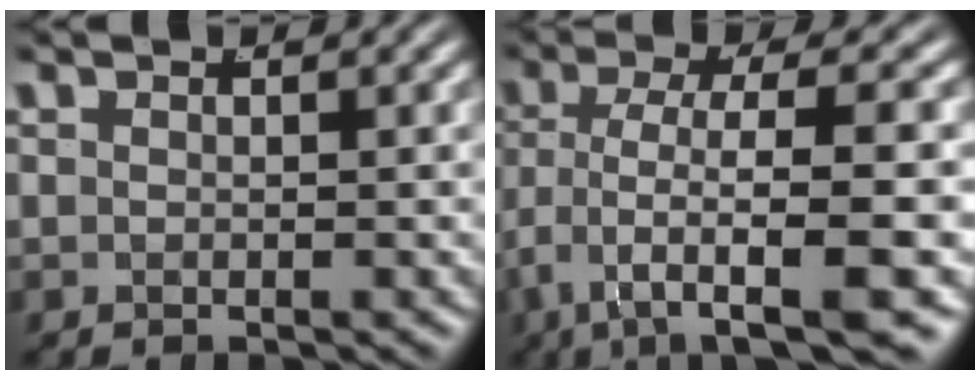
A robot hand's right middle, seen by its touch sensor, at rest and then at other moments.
{"total": 9.1, "force": [-6.0, 2.8, 6.2], "torque": [-0.120, -0.043, -0.072]}